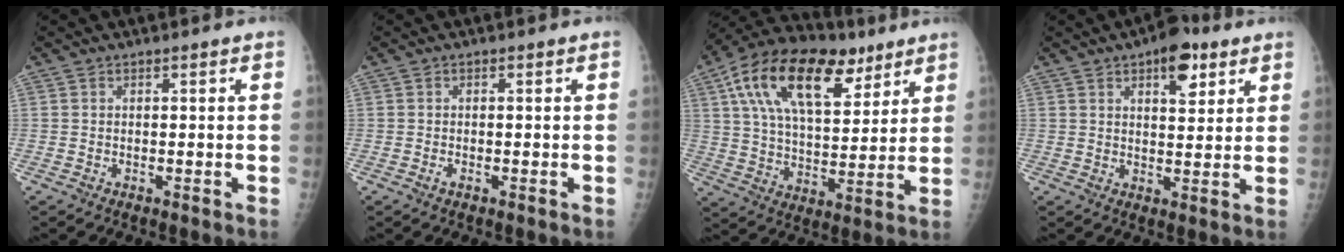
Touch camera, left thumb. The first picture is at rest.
{"total": 0.9, "force": [-0.4, 0.4, 0.7], "torque": [-0.012, -0.001, -0.008]}
{"total": 22.8, "force": [11.4, 12.0, 15.7], "torque": [-0.248, -0.007, 0.193]}
{"total": 8.1, "force": [4.3, 3.8, 5.6], "torque": [-0.055, -0.017, 0.057]}